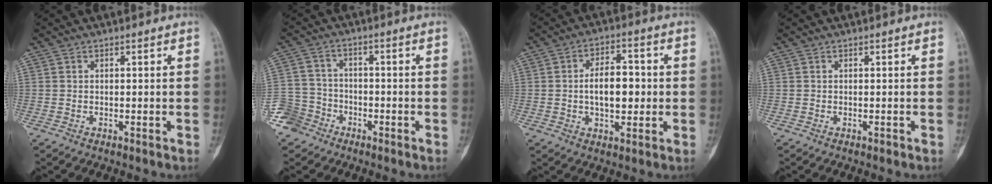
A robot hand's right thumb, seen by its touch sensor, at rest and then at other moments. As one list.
[{"total": 7.0, "force": [-4.7, 5.3, 0.2], "torque": [0.019, 0.034, -0.098]}, {"total": 9.1, "force": [-0.1, 5.1, 7.5], "torque": [-0.099, 0.014, -0.003]}, {"total": 0.0}]